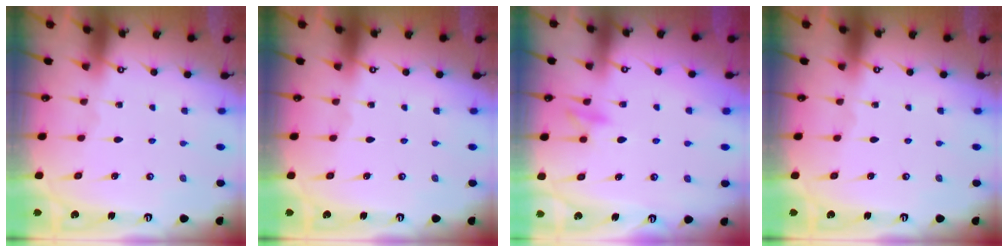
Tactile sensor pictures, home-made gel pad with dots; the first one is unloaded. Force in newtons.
{"total": 0.0}
{"total": 8.9, "press": 8.9, "slide": 0.9}
{"total": 0.0}